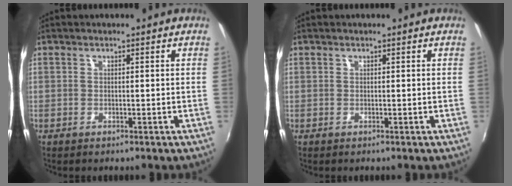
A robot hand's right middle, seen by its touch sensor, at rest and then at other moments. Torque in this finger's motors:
{"motor_torque": [-0.02, 0.01, 0.06, 0.00]}